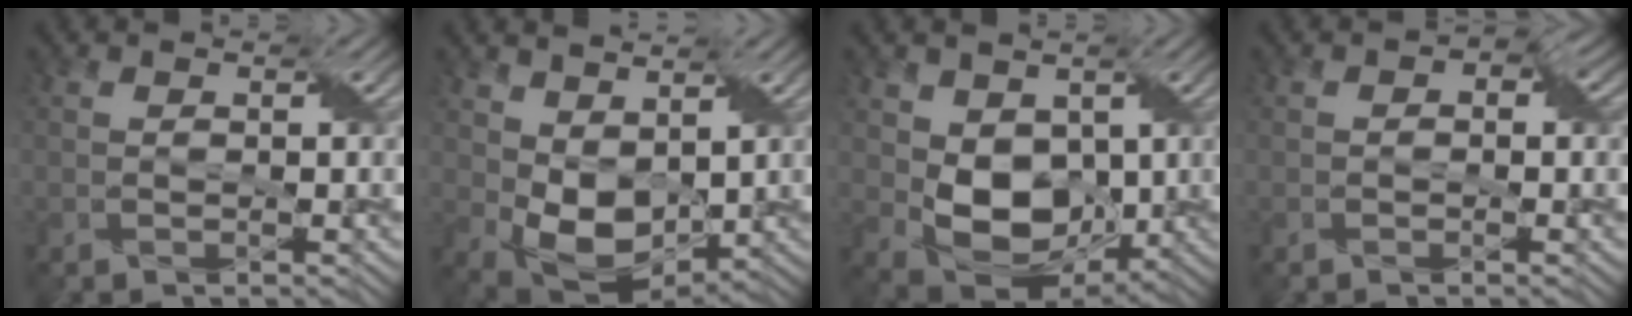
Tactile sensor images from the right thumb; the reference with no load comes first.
{"total": 7.3, "force": [2.0, 4.7, 5.2], "torque": [-0.123, -0.010, 0.042]}
{"total": 8.3, "force": [0.7, 6.2, 5.4], "torque": [-0.120, -0.018, 0.017]}
{"total": 2.0, "force": [0.2, 1.3, 1.5], "torque": [-0.016, 0.002, -0.001]}